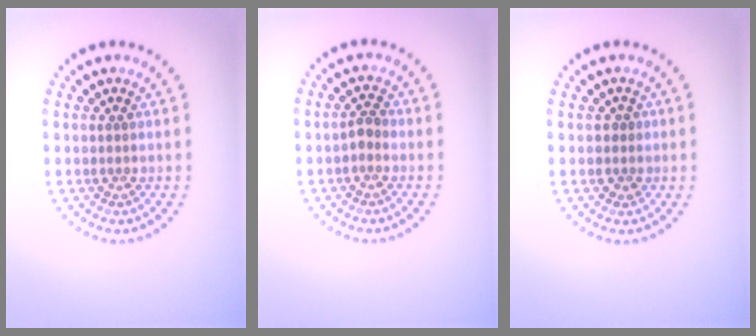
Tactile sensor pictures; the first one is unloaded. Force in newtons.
{"total": 1.1, "press": 1.0, "slide": 0.4}
{"total": 1.1, "press": 1.0, "slide": 0.5}